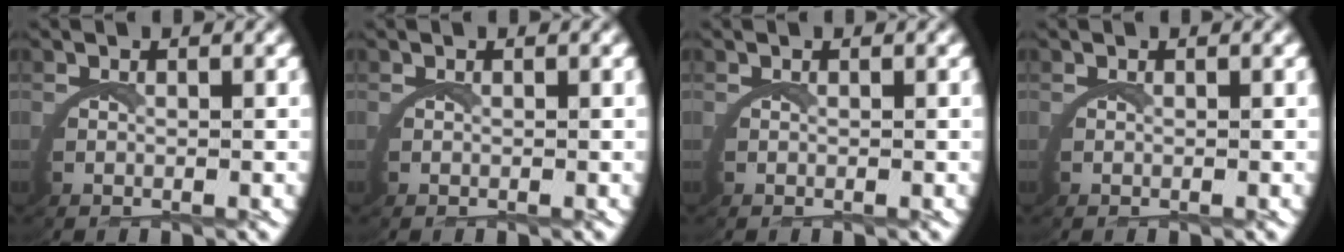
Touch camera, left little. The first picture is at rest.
{"total": 0.0}
{"total": 0.0}
{"total": 0.0}